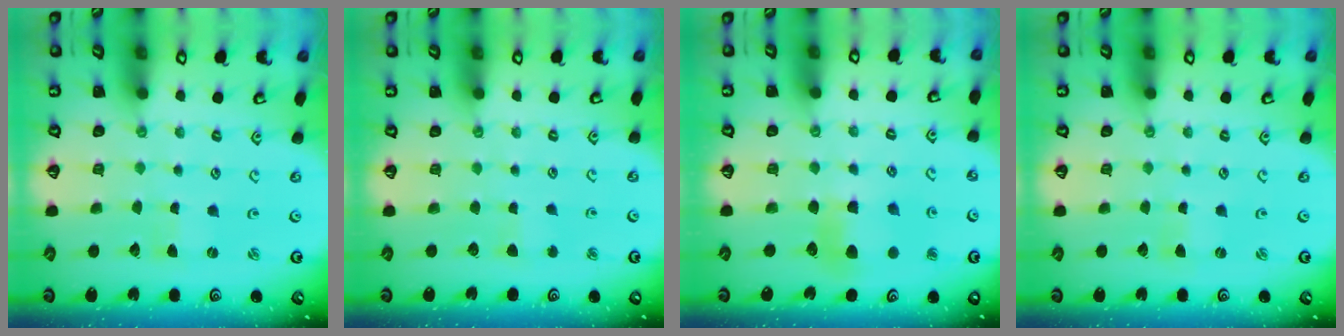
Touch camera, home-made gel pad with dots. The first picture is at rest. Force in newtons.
{"total": 2.1, "press": 2.0, "slide": 0.4}
{"total": 6.4, "press": 6.4, "slide": 0.6}
{"total": 0.0}